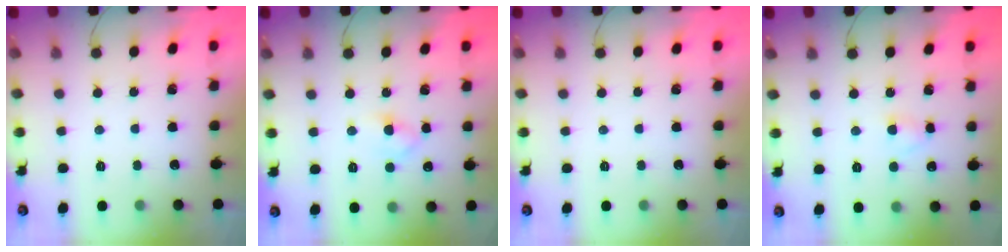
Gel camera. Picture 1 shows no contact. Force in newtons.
{"total": 3.5, "press": 3.2, "slide": 1.3}
{"total": 0.0}
{"total": 2.3, "press": 2.1, "slide": 1.0}